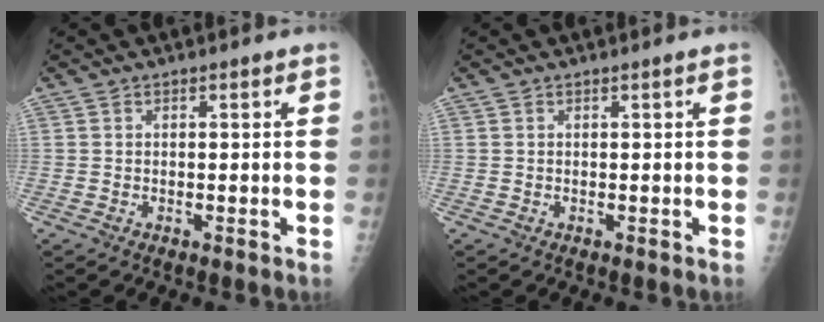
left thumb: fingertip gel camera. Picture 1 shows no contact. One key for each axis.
{"total": 0.0}